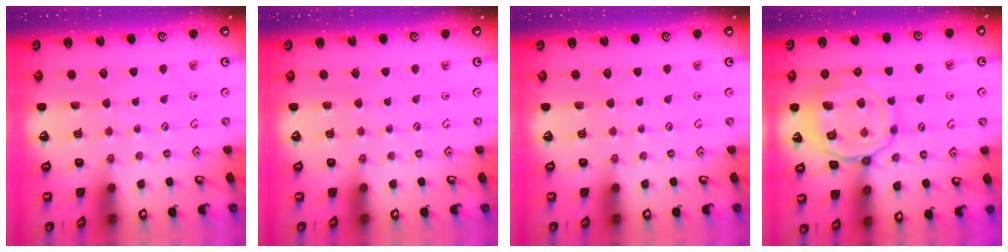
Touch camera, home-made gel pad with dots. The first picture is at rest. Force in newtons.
{"total": 0.0}
{"total": 0.0}
{"total": 14.8, "press": 14.8, "slide": 1.4}